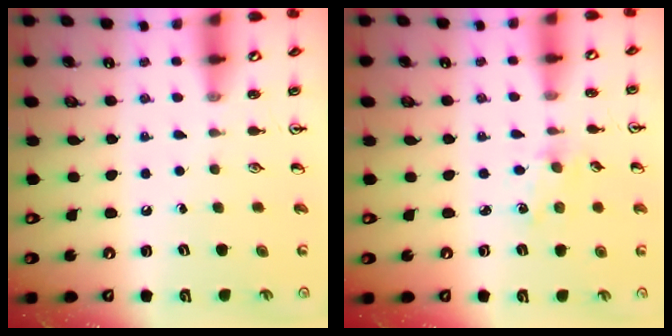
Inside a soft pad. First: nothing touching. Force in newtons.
{"total": 2.5, "press": 2.4, "slide": 0.4}